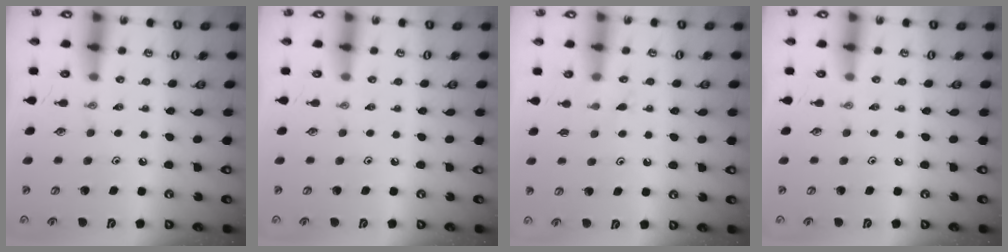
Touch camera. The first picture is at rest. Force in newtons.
{"total": 0.0}
{"total": 8.5, "press": 8.5, "slide": 0.5}
{"total": 0.0}